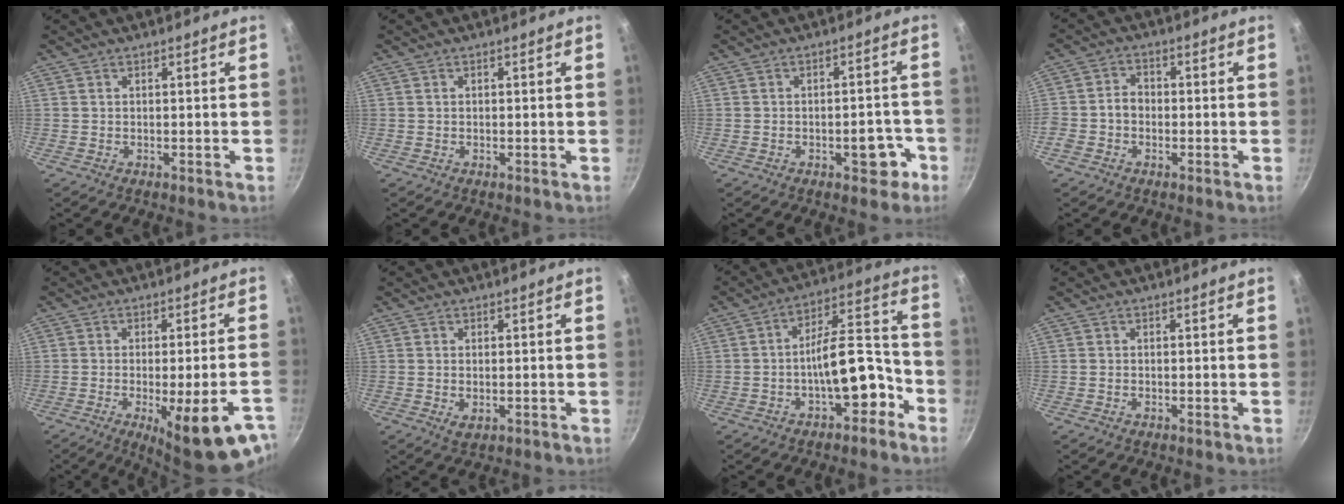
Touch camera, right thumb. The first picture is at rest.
{"total": 0.0}
{"total": 5.7, "force": [-2.6, 3.0, 4.0], "torque": [-0.021, 0.026, -0.030]}
{"total": 4.1, "force": [-1.3, 3.3, 2.0], "torque": [-0.020, 0.021, -0.032]}
{"total": 17.5, "force": [-8.1, 4.5, 14.8], "torque": [-0.169, 0.005, -0.100]}
{"total": 2.3, "force": [-0.3, 1.3, 1.8], "torque": [-0.030, -0.006, -0.002]}
{"total": 12.7, "force": [-5.1, 5.6, 10.2], "torque": [-0.114, 0.076, -0.073]}
{"total": 0.0}